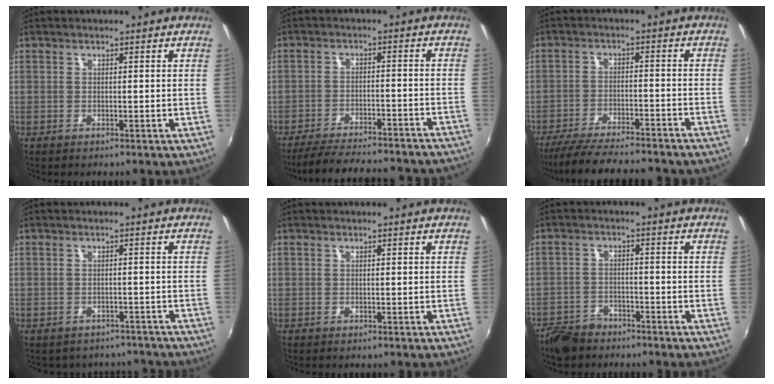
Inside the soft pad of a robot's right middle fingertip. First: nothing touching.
{"total": 22.1, "force": [-19.9, 3.3, 9.0], "torque": [-0.166, -0.021, -0.263]}
{"total": 19.5, "force": [-17.1, 2.9, 9.0], "torque": [-0.170, -0.032, -0.249]}
{"total": 7.3, "force": [-6.2, 3.4, 1.5], "torque": [-0.034, -0.005, -0.074]}
{"total": 0.0}
{"total": 6.9, "force": [-5.5, 3.6, 2.1], "torque": [-0.067, 0.004, -0.094]}